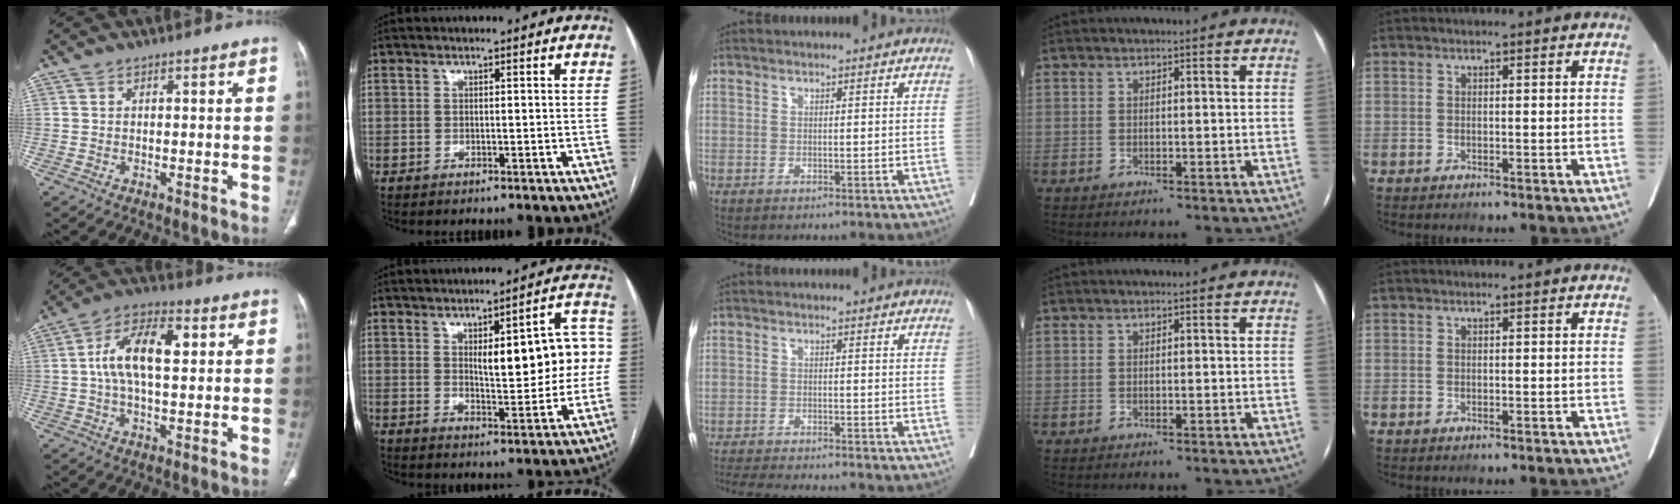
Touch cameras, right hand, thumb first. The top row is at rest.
{"thumb": {"total": 12.2, "force": [2.0, 6.0, 10.4], "torque": [-0.188, 0.021, 0.030]}, "index": {"total": 13.1, "force": [1.5, 3.9, 12.4], "torque": [-0.153, 0.029, 0.025]}, "middle": {"total": 10.1, "force": [-9.4, 0.5, 3.9], "torque": [-0.053, -0.014, -0.136]}}